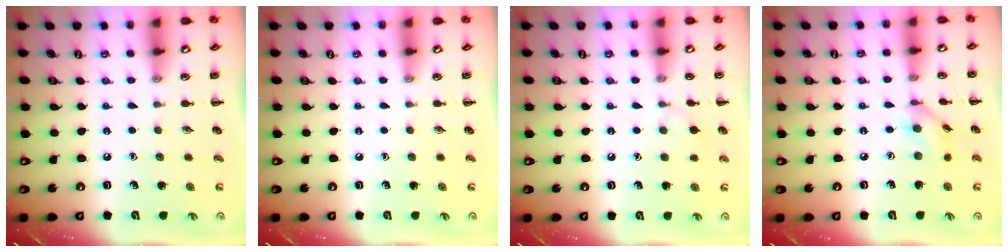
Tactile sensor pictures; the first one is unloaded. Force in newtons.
{"total": 0.0}
{"total": 5.6, "press": 5.3, "slide": 1.6}
{"total": 6.7, "press": 6.7, "slide": 0.4}